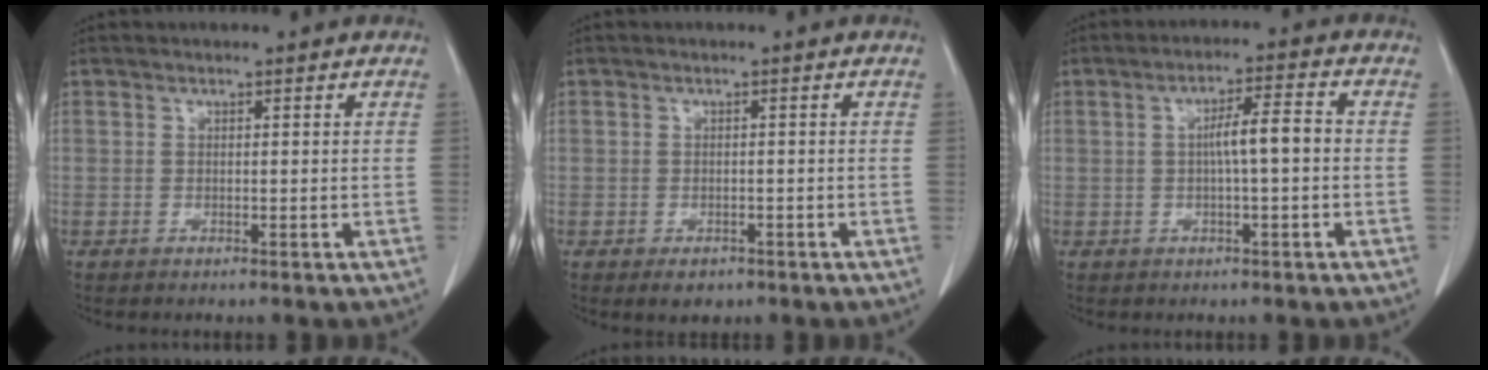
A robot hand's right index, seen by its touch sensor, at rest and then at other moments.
{"total": 2.5, "force": [-1.5, 1.6, 1.1], "torque": [-0.011, 0.001, -0.013]}
{"total": 5.3, "force": [-0.2, 0.6, 5.2], "torque": [-0.089, 0.015, -0.003]}